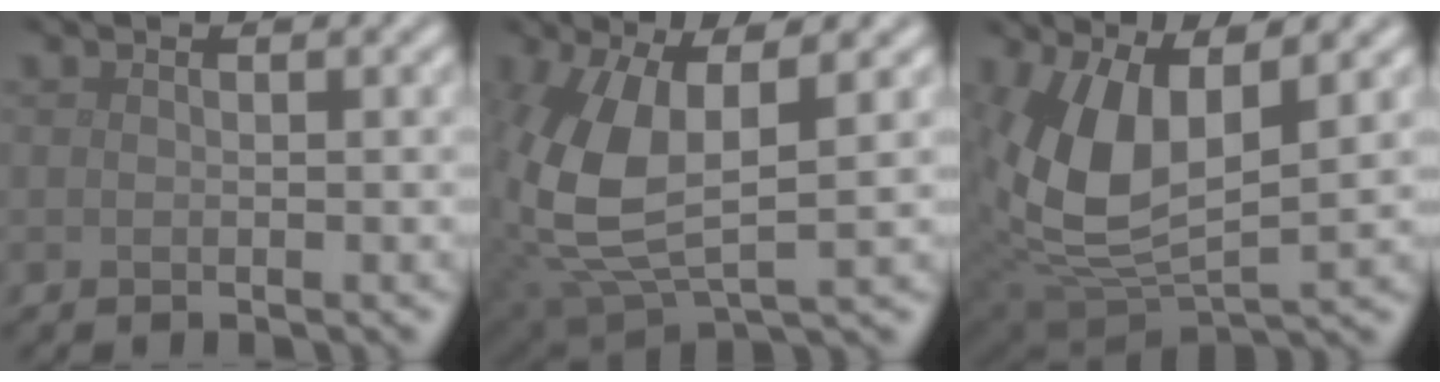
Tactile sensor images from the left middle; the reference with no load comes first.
{"total": 9.4, "force": [0.5, 4.4, 8.3], "torque": [-0.204, -0.010, 0.015]}
{"total": 9.5, "force": [2.2, 4.7, 8.0], "torque": [-0.183, -0.011, 0.043]}